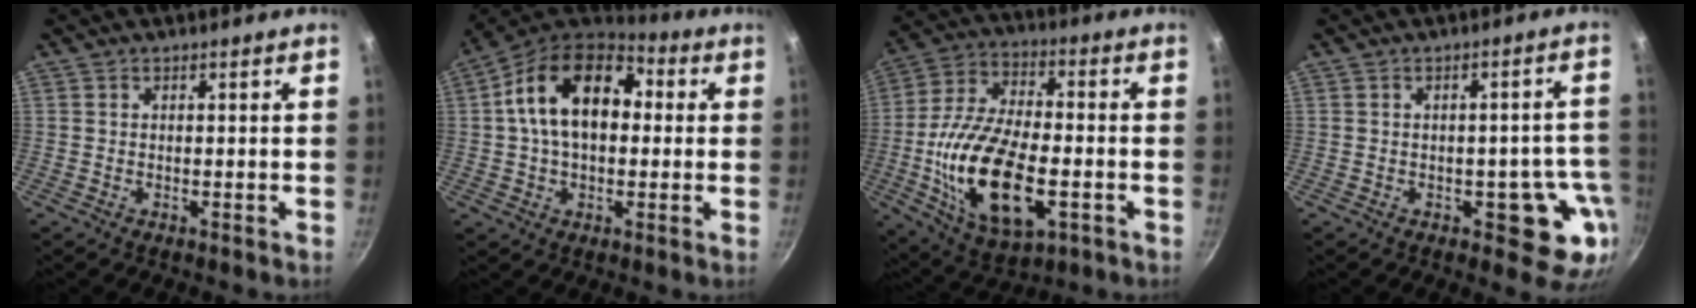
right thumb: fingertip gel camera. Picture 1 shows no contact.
{"total": 17.8, "force": [2.5, 11.6, 13.2], "torque": [-0.195, 0.032, 0.019]}
{"total": 21.9, "force": [-4.9, 10.9, 18.4], "torque": [-0.342, 0.017, -0.083]}
{"total": 9.0, "force": [-3.1, 5.0, 6.9], "torque": [-0.023, 0.025, -0.033]}